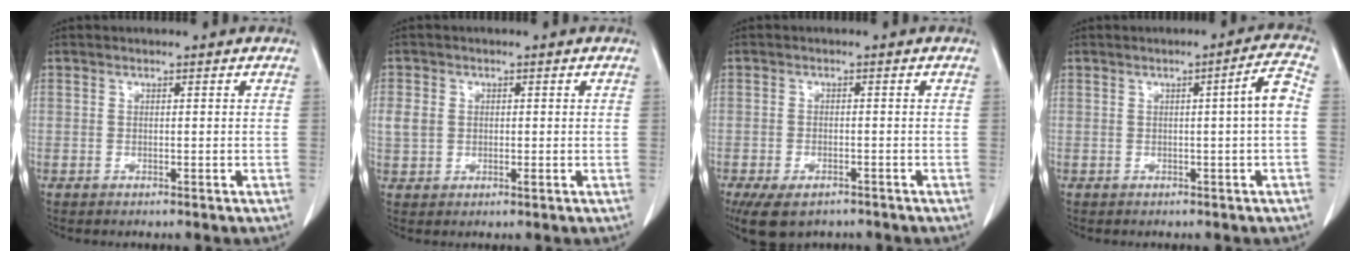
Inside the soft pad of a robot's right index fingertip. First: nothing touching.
{"total": 3.6, "force": [0.4, 2.9, 2.1], "torque": [-0.049, 0.005, 0.012]}
{"total": 7.5, "force": [-5.3, 3.6, 3.9], "torque": [-0.070, -0.009, -0.081]}
{"total": 4.1, "force": [-0.2, -0.5, 4.1], "torque": [-0.056, 0.005, -0.002]}